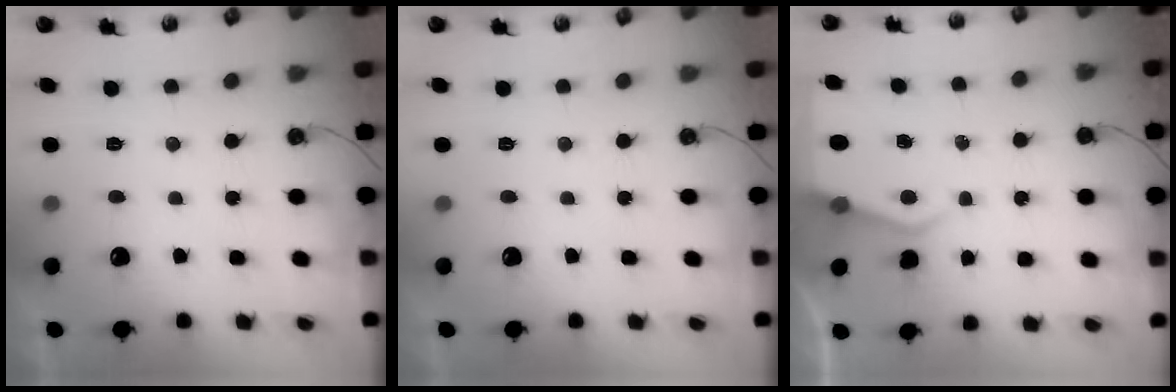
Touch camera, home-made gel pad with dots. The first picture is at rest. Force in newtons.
{"total": 0.0}
{"total": 7.1, "press": 7.1, "slide": 0.7}